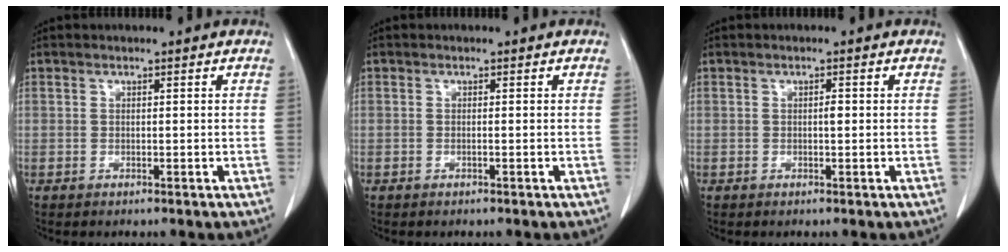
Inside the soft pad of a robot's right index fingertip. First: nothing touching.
{"total": 0.0}
{"total": 0.9, "force": [0.0, 0.3, 0.8], "torque": [-0.014, 0.001, 0.000]}